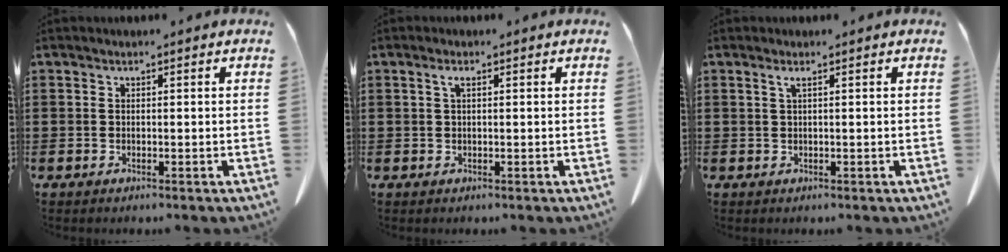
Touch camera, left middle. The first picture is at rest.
{"total": 1.5, "force": [0.5, 0.4, 1.3], "torque": [-0.028, 0.004, 0.008]}
{"total": 0.9, "force": [0.4, -0.1, 0.8], "torque": [-0.017, -0.001, 0.007]}